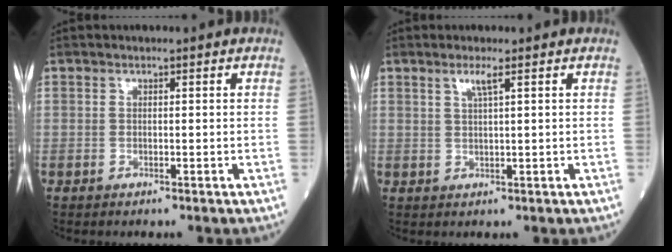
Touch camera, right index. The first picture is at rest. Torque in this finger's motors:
{"motor_torque": [0.19, 0.31, 0.10, 0.04]}